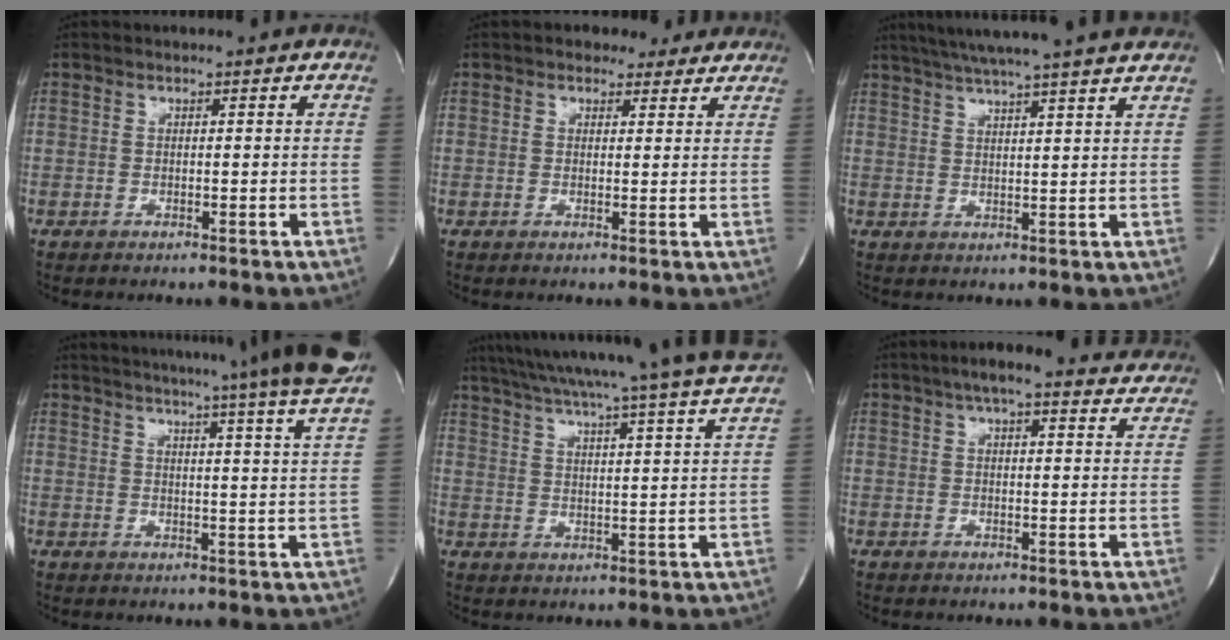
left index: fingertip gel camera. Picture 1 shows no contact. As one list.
[{"total": 3.7, "force": [2.9, 2.1, 0.7], "torque": [-0.004, 0.005, 0.028]}, {"total": 15.1, "force": [13.0, -1.1, 7.6], "torque": [-0.130, 0.006, 0.170]}, {"total": 22.6, "force": [19.5, -2.1, 11.3], "torque": [-0.181, -0.045, 0.243]}, {"total": 24.9, "force": [22.0, -1.9, 11.5], "torque": [-0.195, -0.037, 0.291]}, {"total": 15.7, "force": [13.5, 3.3, 7.4], "torque": [-0.098, 0.031, 0.166]}]